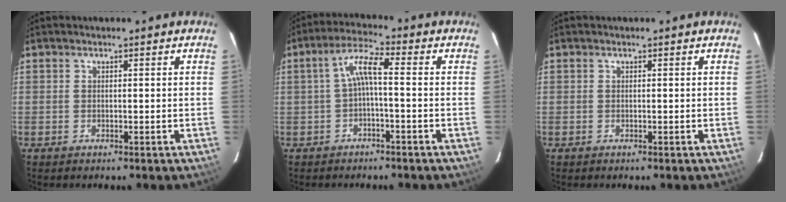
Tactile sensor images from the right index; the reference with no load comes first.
{"total": 5.0, "force": [-0.9, 0.8, 4.9], "torque": [-0.107, 0.016, -0.016]}
{"total": 0.0}